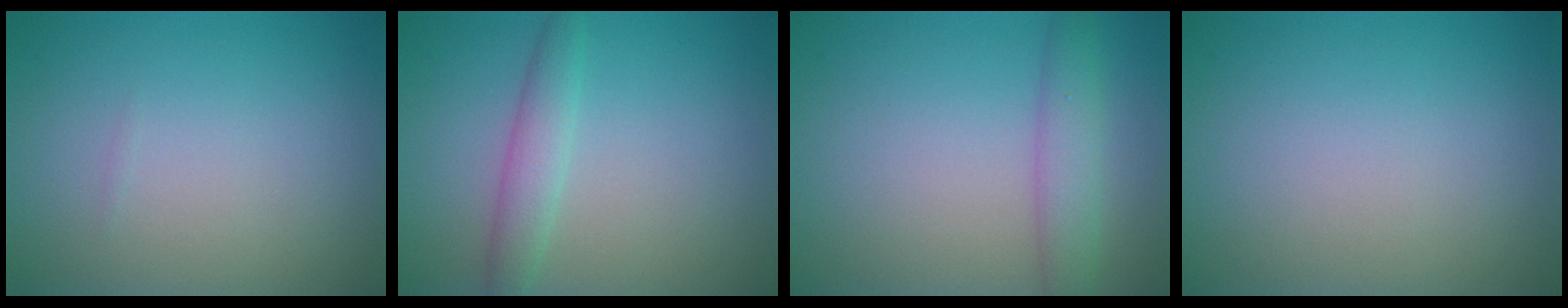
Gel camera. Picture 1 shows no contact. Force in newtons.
{"total": 2.5, "press": 2.5, "slide": 0.1}
{"total": 3.0, "press": 3.0, "slide": 0.1}
{"total": 0.0}